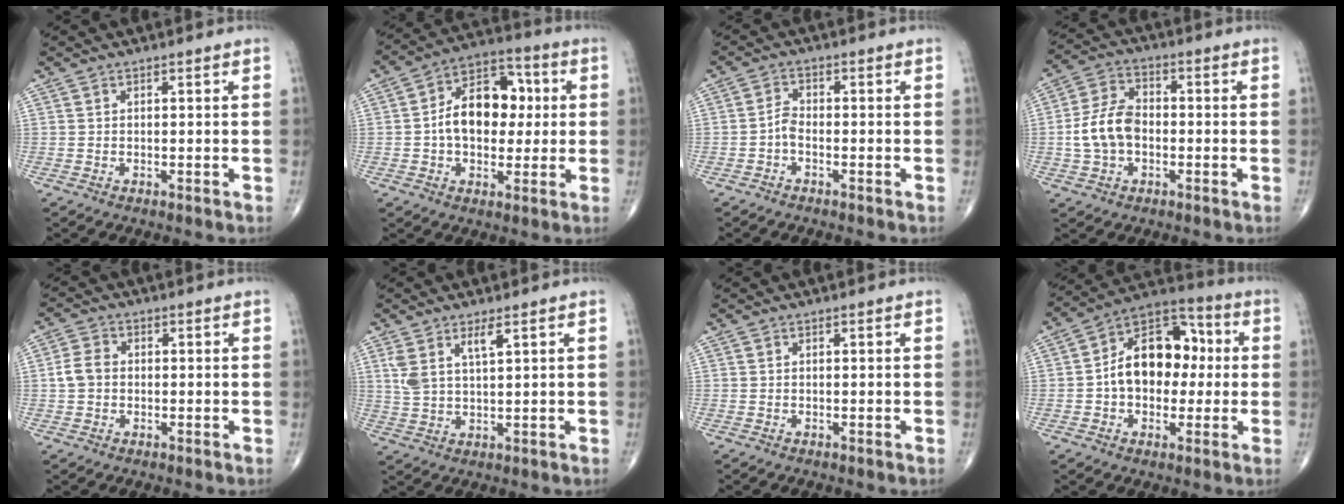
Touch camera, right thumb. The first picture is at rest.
{"total": 14.2, "force": [0.7, 9.4, 10.5], "torque": [-0.131, 0.028, 0.002]}
{"total": 2.3, "force": [-1.1, 1.1, 1.6], "torque": [-0.028, 0.012, -0.026]}
{"total": 9.5, "force": [-1.3, 6.4, 6.9], "torque": [-0.129, 0.026, -0.030]}
{"total": 4.1, "force": [-0.1, 3.3, 2.5], "torque": [-0.048, 0.011, -0.008]}
{"total": 5.4, "force": [2.8, 1.7, 4.4], "torque": [-0.093, -0.011, 0.063]}
{"total": 0.0}
{"total": 15.9, "force": [0.6, 10.7, 11.8], "torque": [-0.143, 0.039, -0.001]}